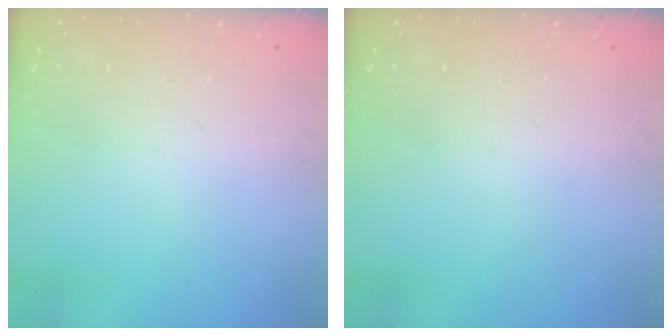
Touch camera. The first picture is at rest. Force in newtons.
{"total": 0.0}